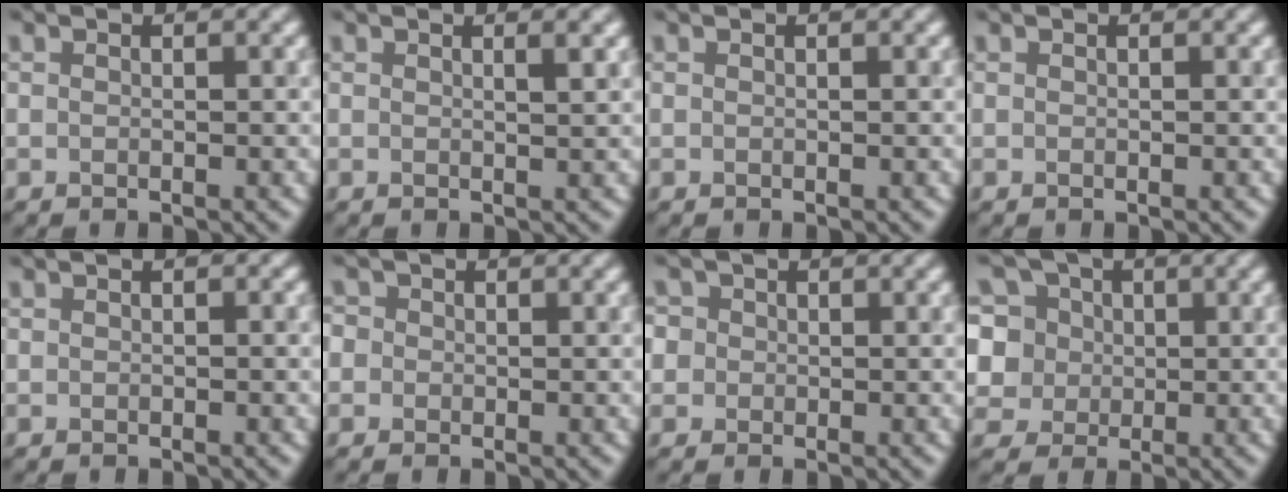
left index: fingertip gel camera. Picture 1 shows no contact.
{"total": 1.3, "force": [0.6, 0.0, 1.1], "torque": [-0.016, 0.000, 0.007]}
{"total": 0.0}
{"total": 0.0}
{"total": 0.5, "force": [0.1, 0.4, 0.3], "torque": [-0.005, -0.001, -0.002]}
{"total": 2.4, "force": [0.7, 2.2, 0.7], "torque": [0.015, 0.020, -0.024]}
{"total": 4.3, "force": [1.3, 3.8, 1.5], "torque": [-0.020, 0.035, -0.011]}
{"total": 9.9, "force": [3.2, 8.6, 4.0], "torque": [-0.098, 0.040, 0.035]}